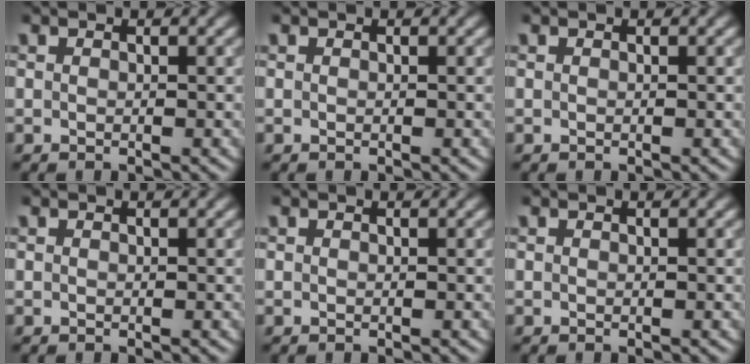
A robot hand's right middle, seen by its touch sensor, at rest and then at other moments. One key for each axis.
{"total": 0.0}
{"total": 0.0}
{"total": 0.0}
{"total": 0.0}
{"total": 0.0}